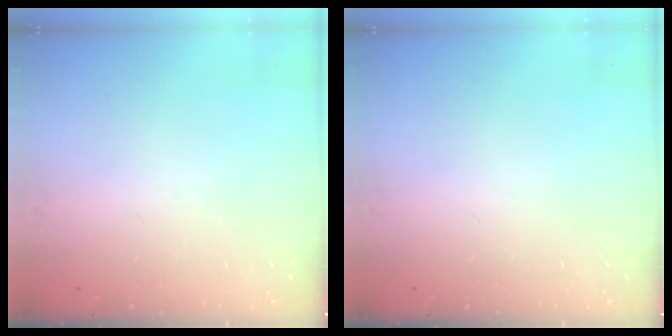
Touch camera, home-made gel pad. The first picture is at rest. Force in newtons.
{"total": 0.0}